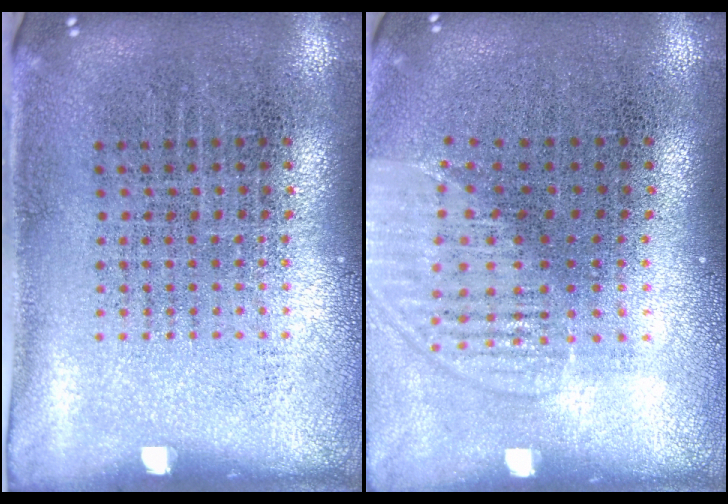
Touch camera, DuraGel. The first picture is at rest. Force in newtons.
{"total": 1.5, "press": 1.3, "slide": 0.6}